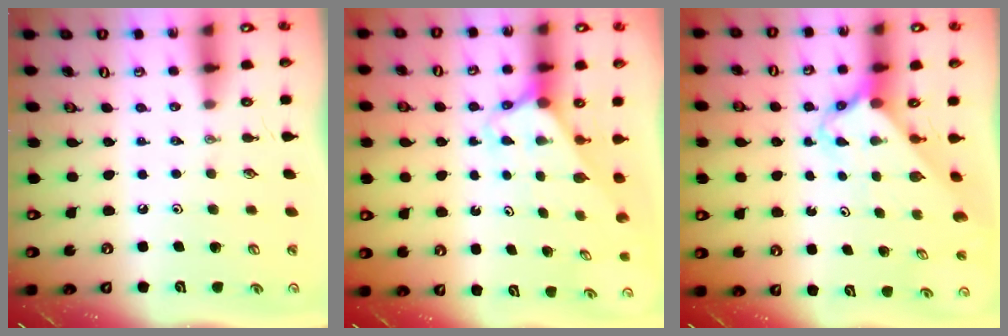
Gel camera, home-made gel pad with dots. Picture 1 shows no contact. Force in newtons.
{"total": 2.4, "press": 2.4, "slide": 0.2}
{"total": 2.4, "press": 2.4, "slide": 0.2}